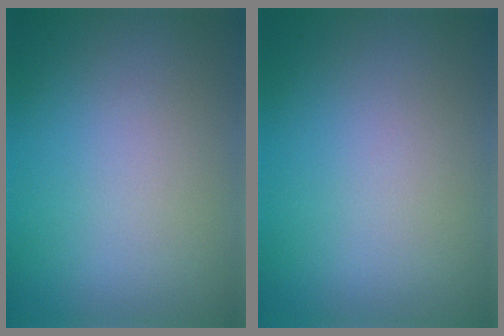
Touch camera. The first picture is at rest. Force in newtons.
{"total": 0.0}